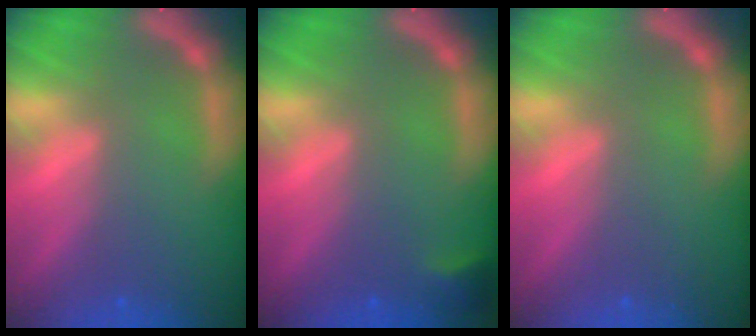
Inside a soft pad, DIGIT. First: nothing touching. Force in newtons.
{"total": 1.4}
{"total": 0.0}